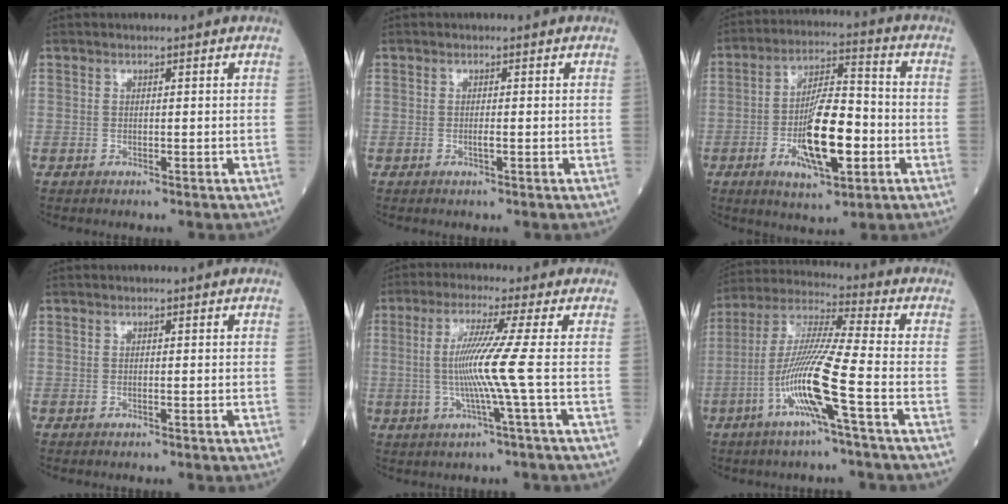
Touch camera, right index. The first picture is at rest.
{"total": 0.8, "force": [-0.3, 0.0, 0.7], "torque": [-0.020, 0.000, -0.006]}
{"total": 12.9, "force": [-3.6, 3.4, 11.9], "torque": [-0.220, -0.001, -0.059]}
{"total": 0.0}
{"total": 7.9, "force": [-0.5, -2.2, 7.6], "torque": [-0.155, -0.006, -0.008]}
{"total": 12.9, "force": [-4.8, -0.7, 12.0], "torque": [-0.249, -0.002, -0.098]}